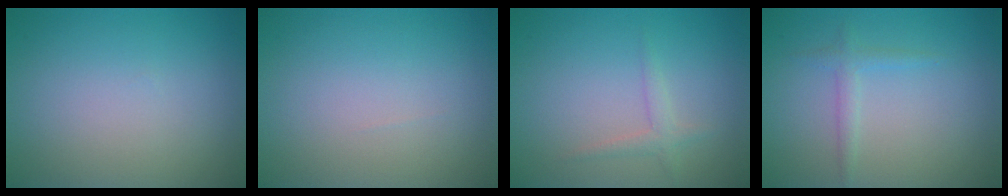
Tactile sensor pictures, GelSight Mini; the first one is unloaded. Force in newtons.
{"total": 0.0}
{"total": 1.4, "press": 1.4, "slide": 0.0}
{"total": 1.3, "press": 1.3, "slide": 0.1}